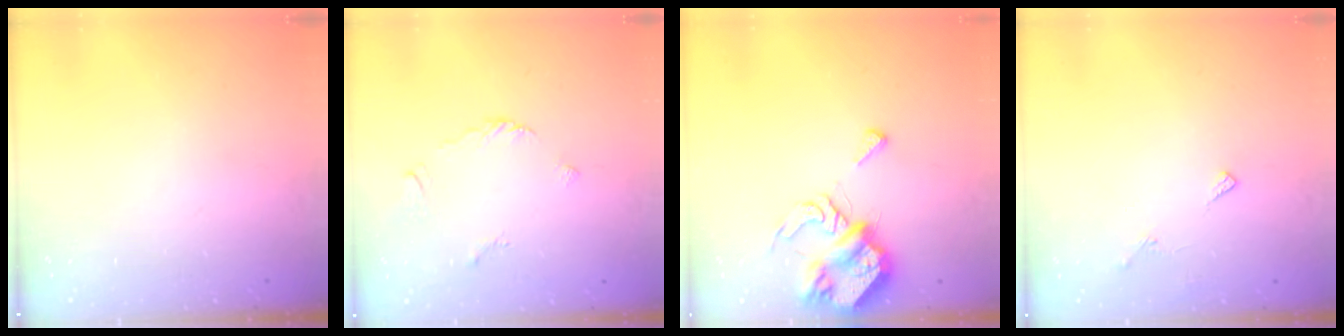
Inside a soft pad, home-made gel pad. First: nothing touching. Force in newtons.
{"total": 2.3, "press": 2.3, "slide": 0.5}
{"total": 8.2, "press": 8.1, "slide": 1.1}
{"total": 6.0, "press": 6.0, "slide": 0.6}